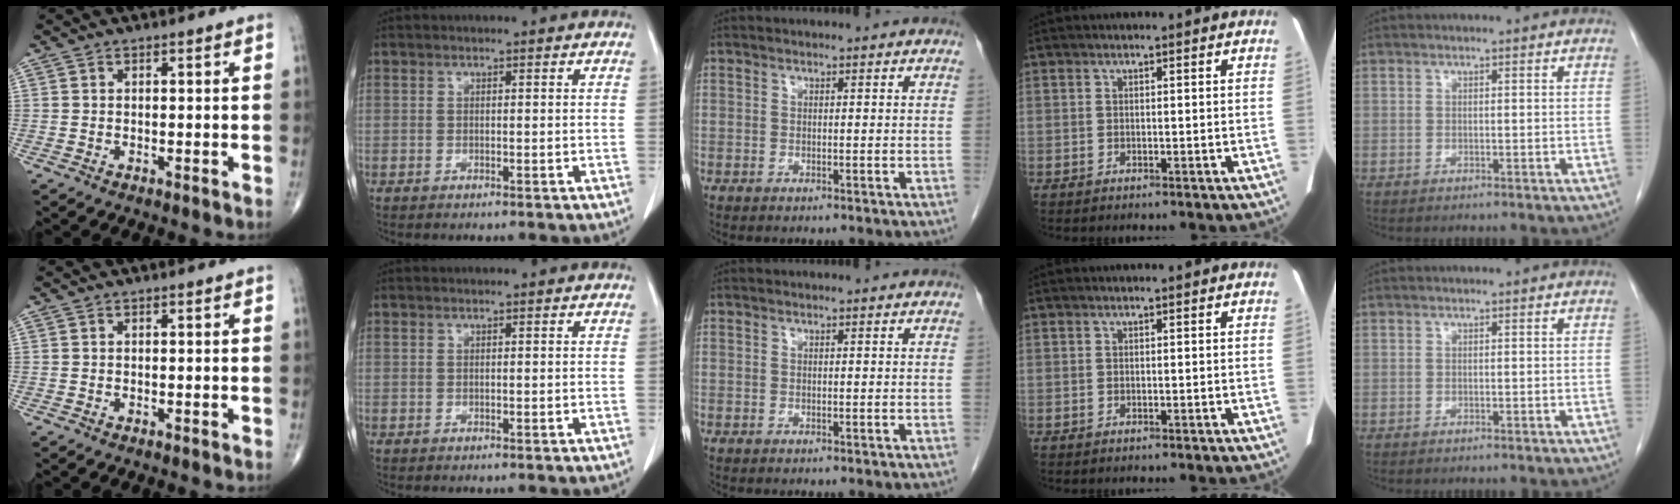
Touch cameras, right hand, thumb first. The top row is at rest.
{}